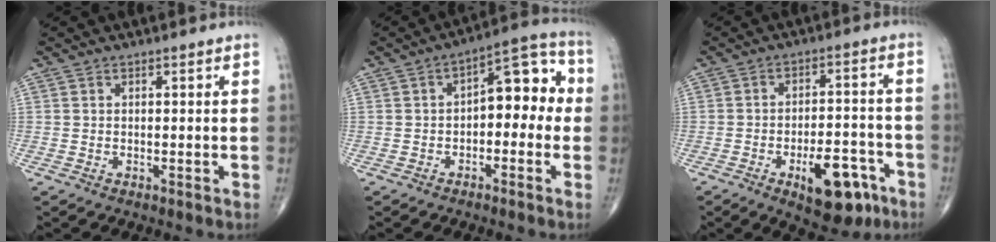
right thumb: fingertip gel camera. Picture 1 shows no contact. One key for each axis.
{"total": 10.3, "fx": -0.4, "fy": 5.7, "fz": 8.6, "tx": -0.080, "ty": 0.043, "tz": -0.018}
{"total": 12.6, "fx": -6.2, "fy": 5.8, "fz": 9.4, "tx": -0.110, "ty": 0.034, "tz": -0.081}